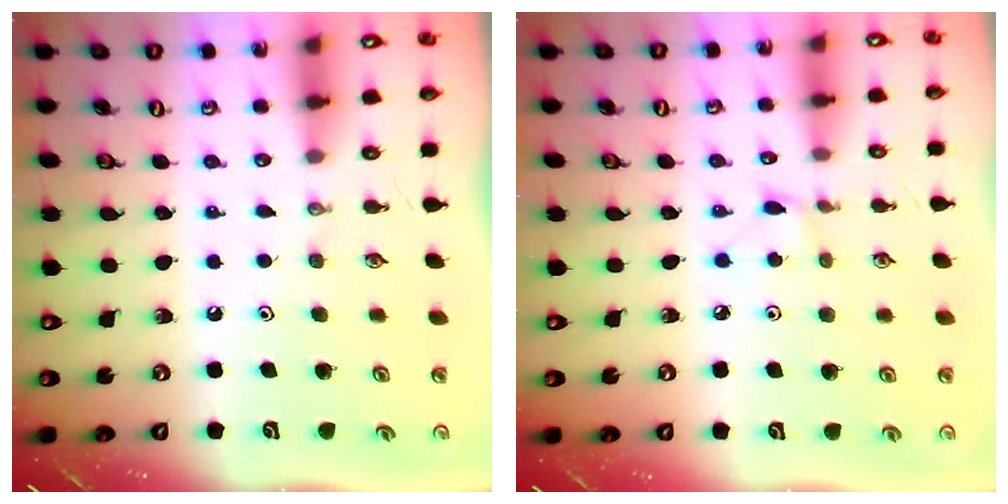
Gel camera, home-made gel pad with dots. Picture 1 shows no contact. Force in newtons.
{"total": 2.8, "press": 2.7, "slide": 0.4}